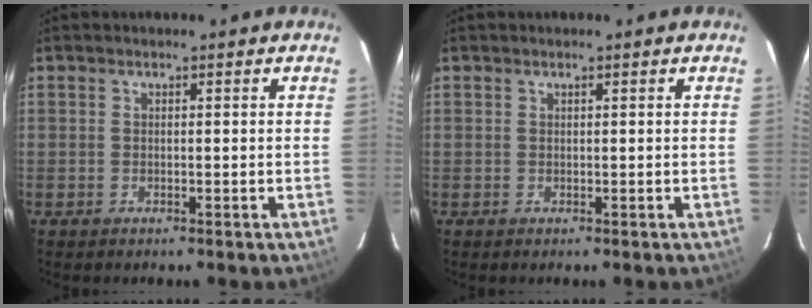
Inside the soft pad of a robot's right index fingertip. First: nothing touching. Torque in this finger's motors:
{"motor_torque": [-0.15, 0.06, -0.03, 0.00]}